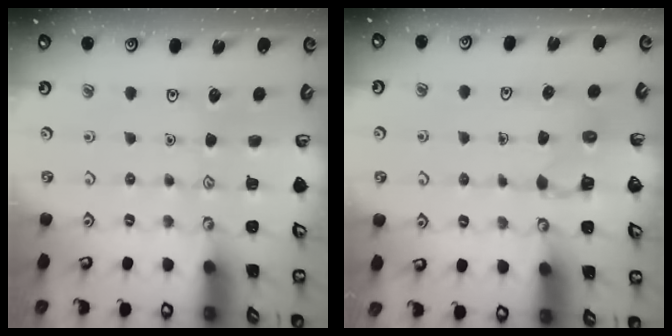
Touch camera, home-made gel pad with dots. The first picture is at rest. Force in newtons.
{"total": 2.9, "press": 2.9, "slide": 0.3}